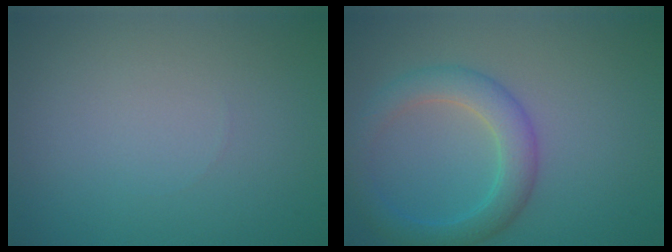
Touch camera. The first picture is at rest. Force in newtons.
{"total": 4.0, "press": 4.0, "slide": 0.1}